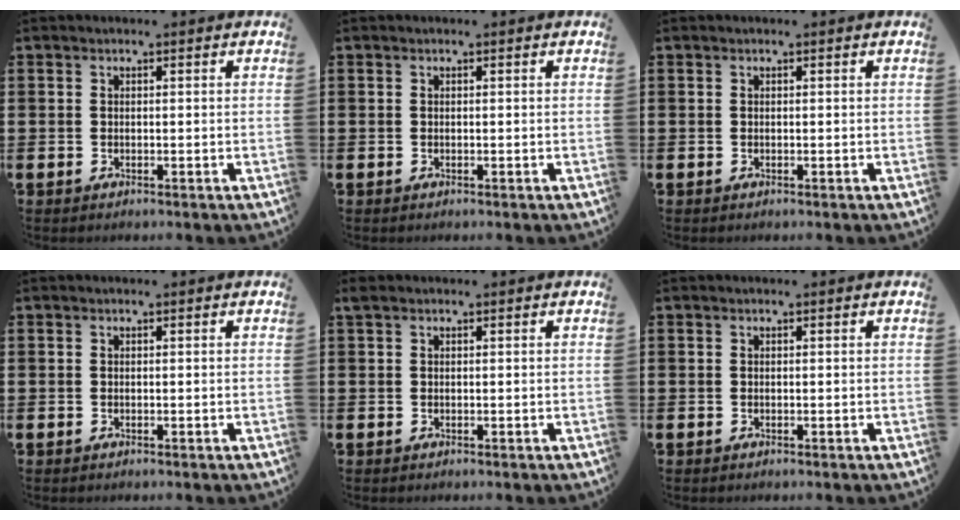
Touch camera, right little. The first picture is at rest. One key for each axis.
{"total": 0.0}
{"total": 0.0}
{"total": 0.0}
{"total": 0.0}
{"total": 0.0}